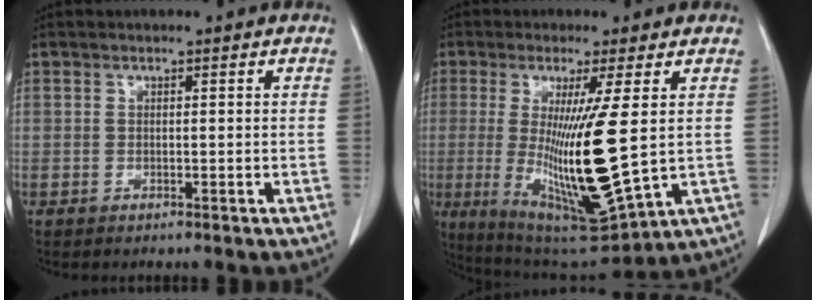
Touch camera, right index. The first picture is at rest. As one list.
[{"total": 18.1, "force": [-0.3, 1.7, 18.0], "torque": [-0.347, -0.040, 0.009]}]